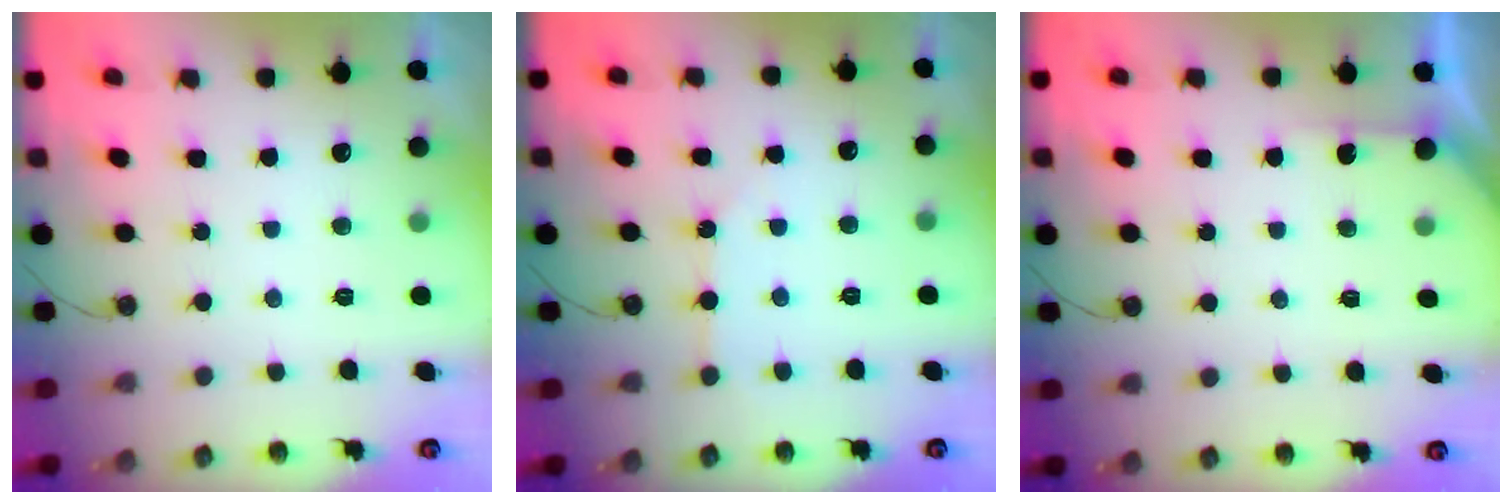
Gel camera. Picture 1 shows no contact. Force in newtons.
{"total": 2.4, "press": 2.4, "slide": 0.4}
{"total": 3.5, "press": 3.5, "slide": 0.4}